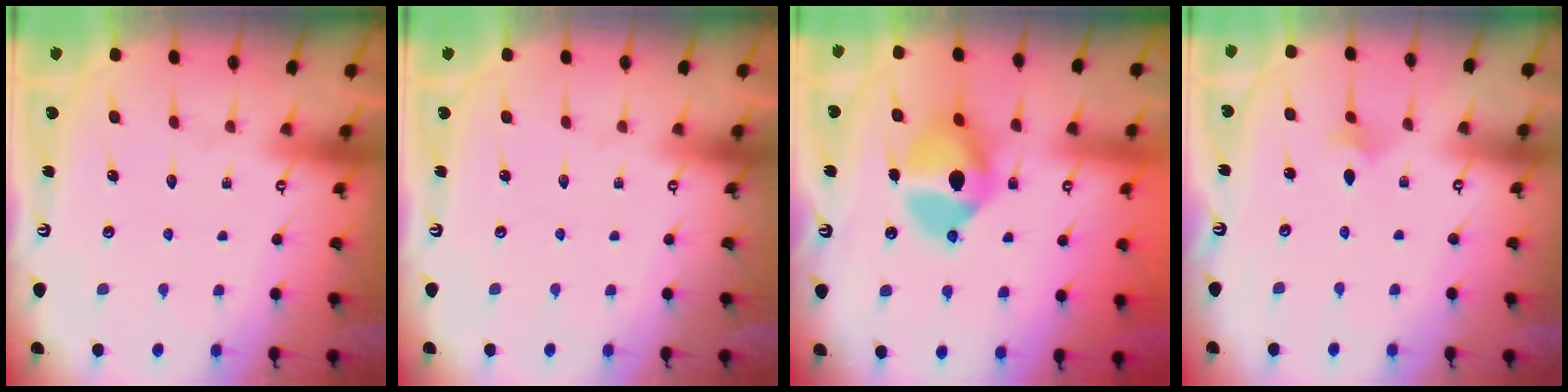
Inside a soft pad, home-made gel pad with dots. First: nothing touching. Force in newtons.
{"total": 0.0}
{"total": 13.3, "press": 13.3, "slide": 0.2}
{"total": 2.4, "press": 2.3, "slide": 0.5}